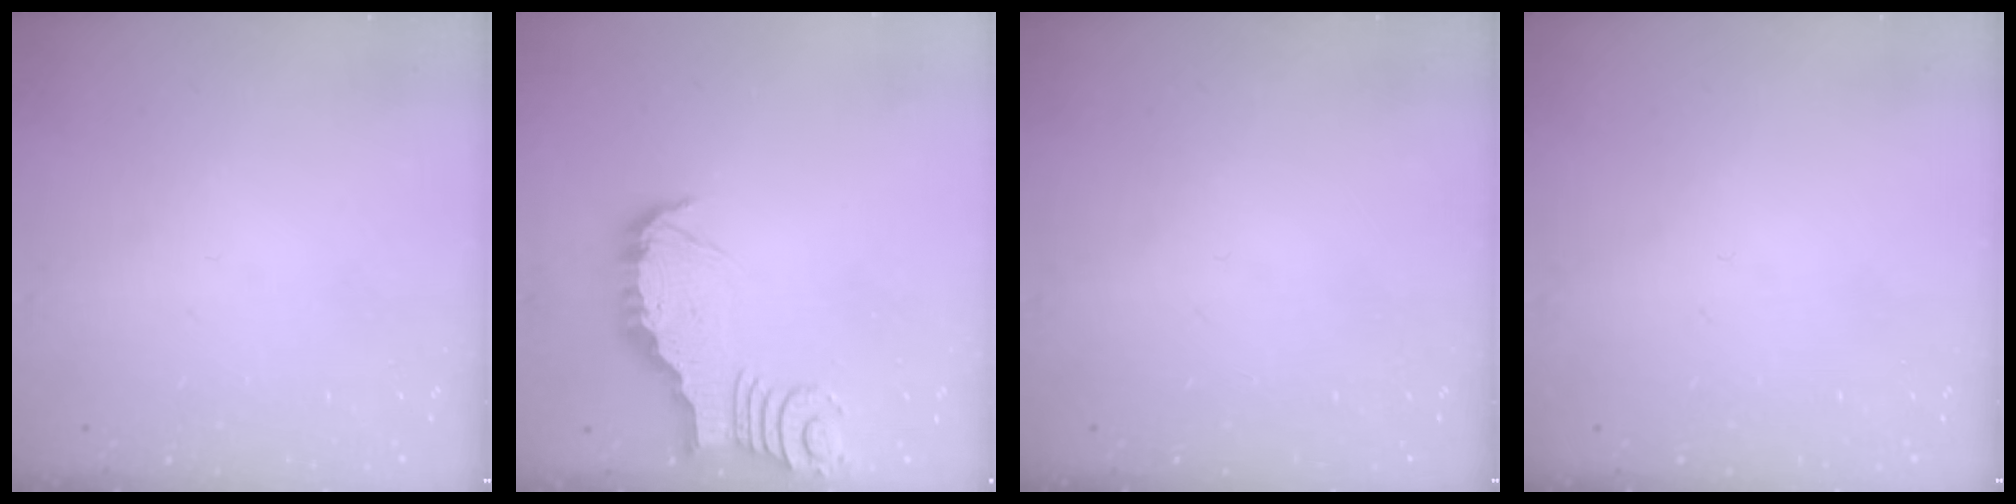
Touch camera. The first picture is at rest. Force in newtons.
{"total": 3.6, "press": 3.6, "slide": 0.2}
{"total": 0.0}
{"total": 0.0}